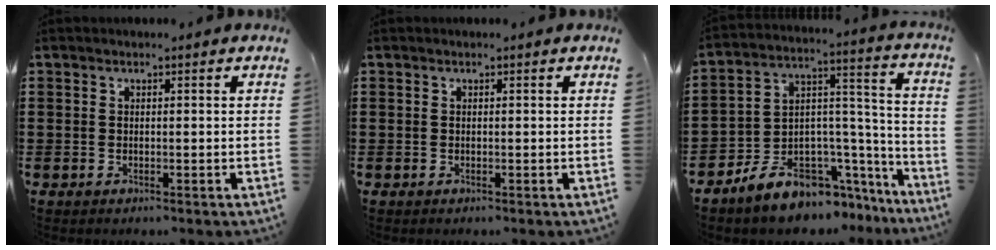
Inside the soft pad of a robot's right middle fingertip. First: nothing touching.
{"total": 0.0}
{"total": 8.2, "force": [-6.7, 4.2, 2.2], "torque": [-0.051, 0.009, -0.125]}